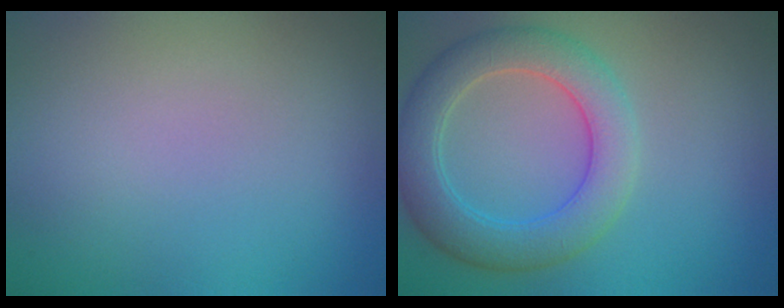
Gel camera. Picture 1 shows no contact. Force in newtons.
{"total": 5.8, "press": 5.7, "slide": 0.4}